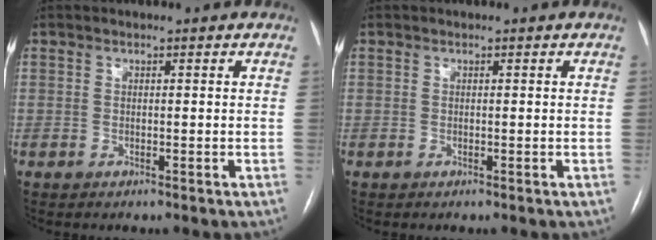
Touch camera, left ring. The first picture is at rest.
{"total": 0.0}